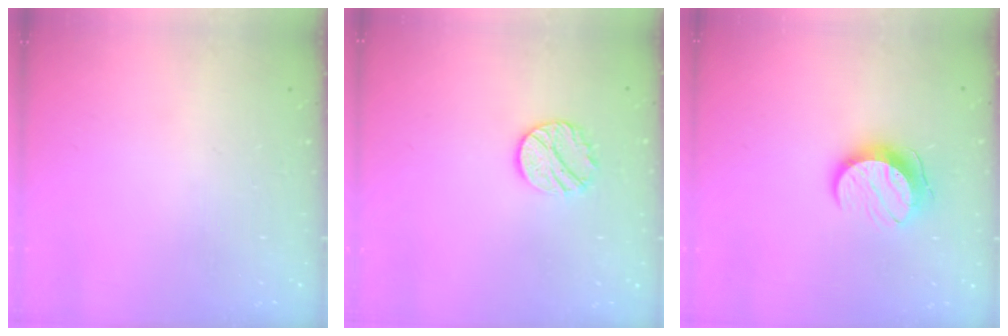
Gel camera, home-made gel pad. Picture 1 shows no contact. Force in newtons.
{"total": 9.2, "press": 9.2, "slide": 0.3}
{"total": 10.1, "press": 10.1, "slide": 0.4}